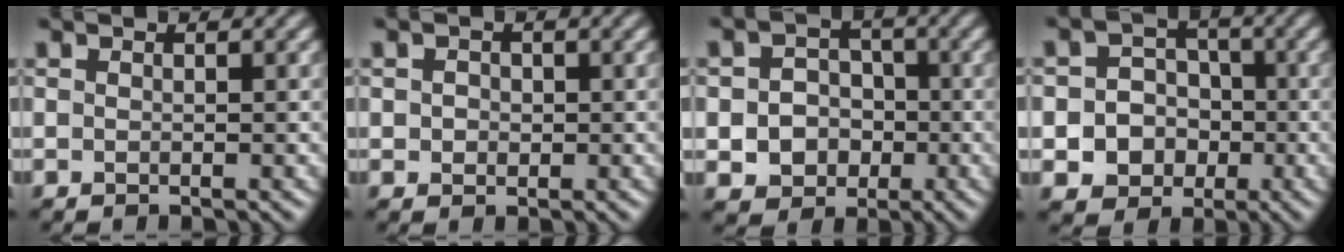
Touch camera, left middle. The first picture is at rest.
{"total": 1.4, "force": [0.1, 1.2, 0.6], "torque": [-0.006, 0.006, 0.001]}
{"total": 4.6, "force": [-1.6, 3.9, 1.8], "torque": [-0.021, -0.003, -0.038]}
{"total": 6.3, "force": [-2.4, 5.6, 1.6], "torque": [-0.023, -0.001, -0.055]}